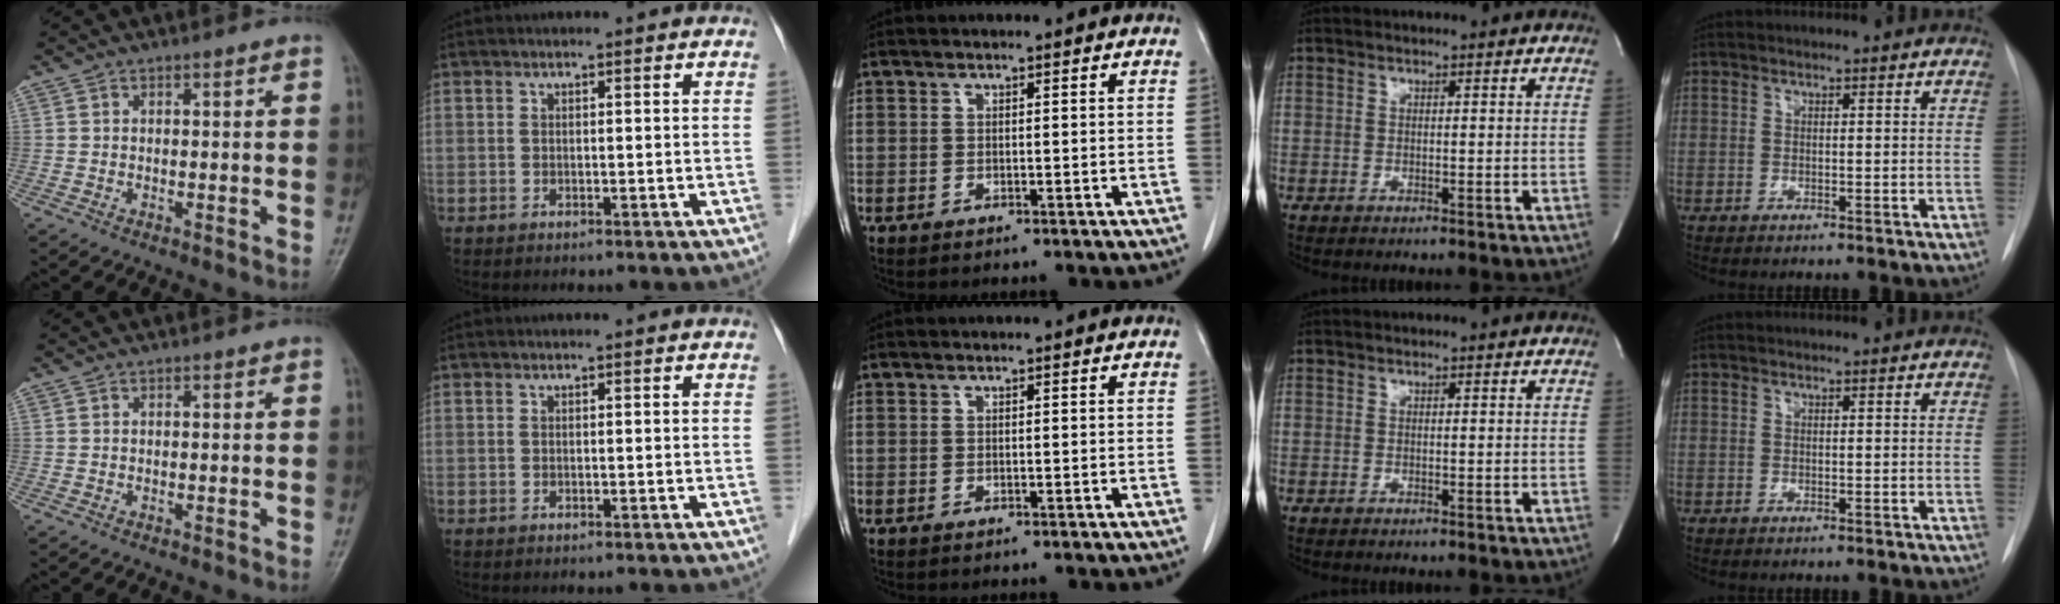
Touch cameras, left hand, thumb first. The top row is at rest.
{}